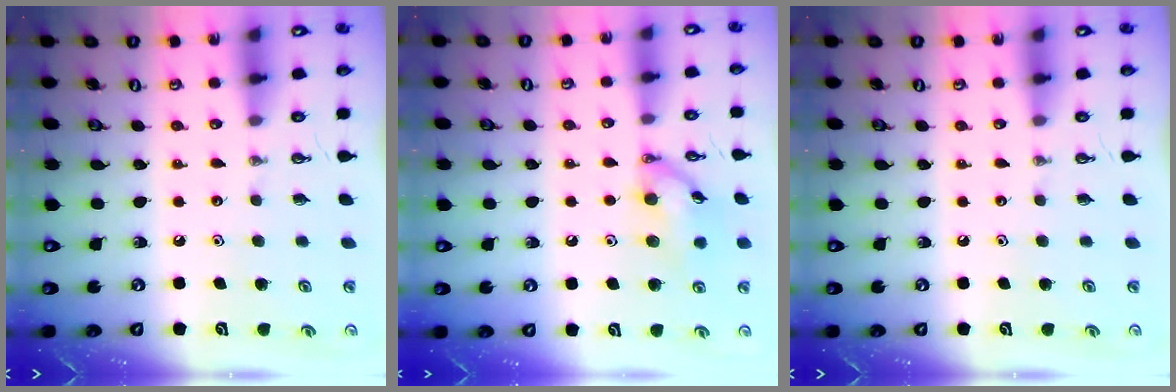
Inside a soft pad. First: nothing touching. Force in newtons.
{"total": 12.3, "press": 12.3, "slide": 0.4}
{"total": 0.0}